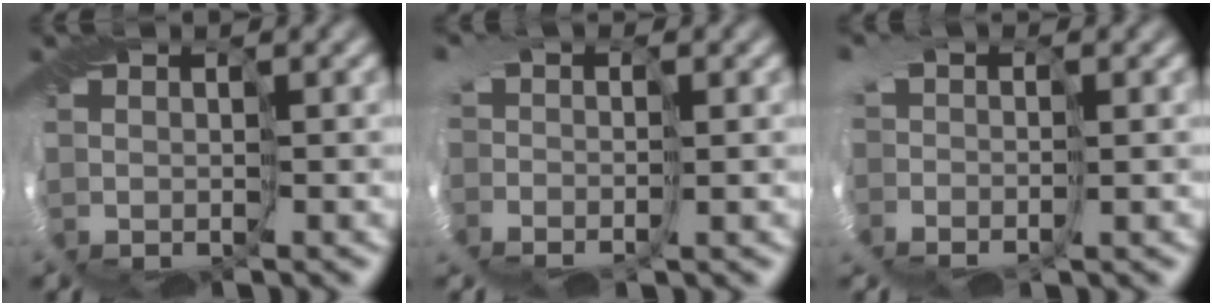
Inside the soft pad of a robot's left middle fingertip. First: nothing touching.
{"total": 2.2, "force": [-0.5, 1.4, 1.6], "torque": [-0.027, 0.003, -0.018]}
{"total": 2.0, "force": [-0.5, 1.1, 1.5], "torque": [-0.029, 0.005, -0.019]}